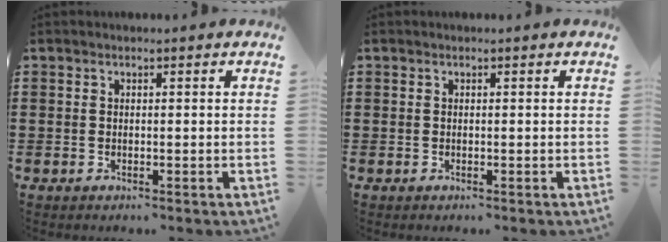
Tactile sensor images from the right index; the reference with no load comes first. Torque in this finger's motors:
{"motor_torque": [0.00, 0.00, 0.00, 0.00]}